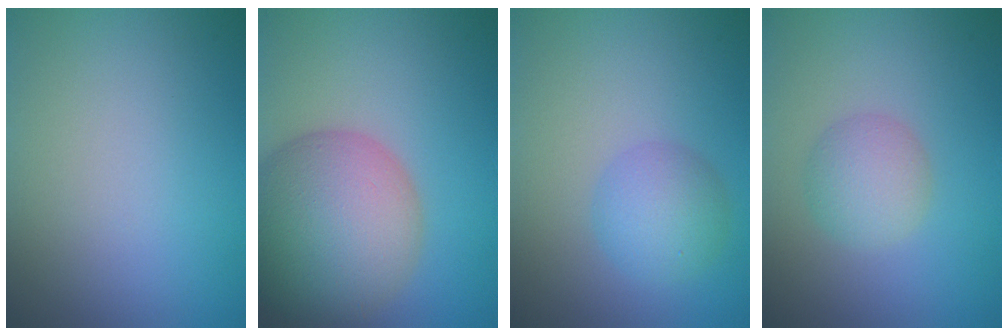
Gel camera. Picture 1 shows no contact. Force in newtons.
{"total": 11.4, "press": 11.3, "slide": 0.5}
{"total": 3.4, "press": 3.4, "slide": 0.2}
{"total": 2.9, "press": 2.9, "slide": 0.1}